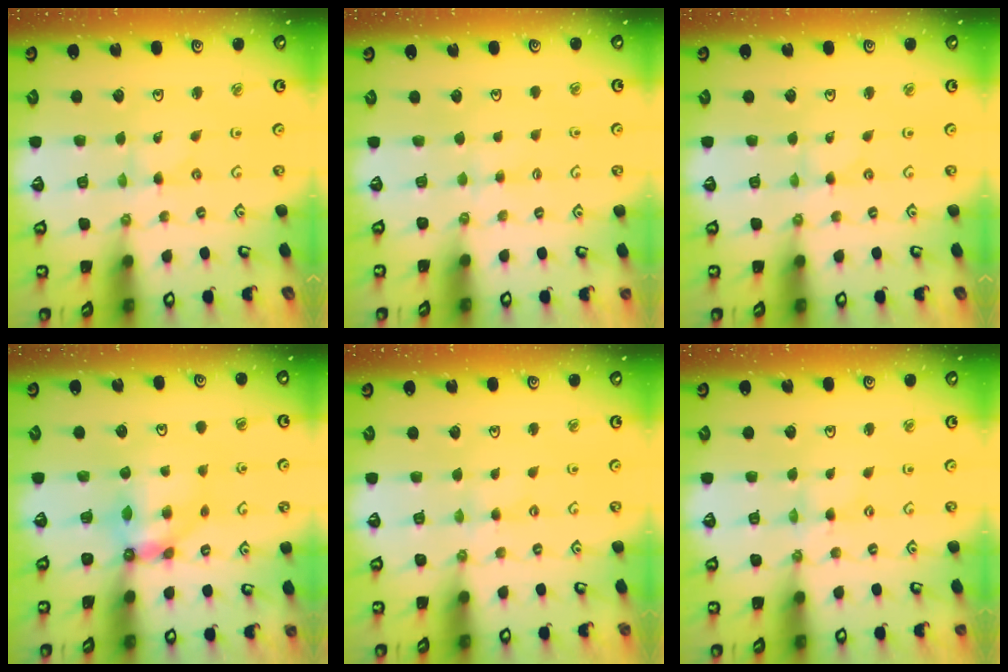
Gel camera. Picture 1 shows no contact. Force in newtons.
{"total": 2.1, "press": 2.1, "slide": 0.4}
{"total": 0.0}
{"total": 6.9, "press": 6.9, "slide": 0.2}
{"total": 1.8, "press": 1.8, "slide": 0.4}
{"total": 1.6, "press": 1.6, "slide": 0.2}